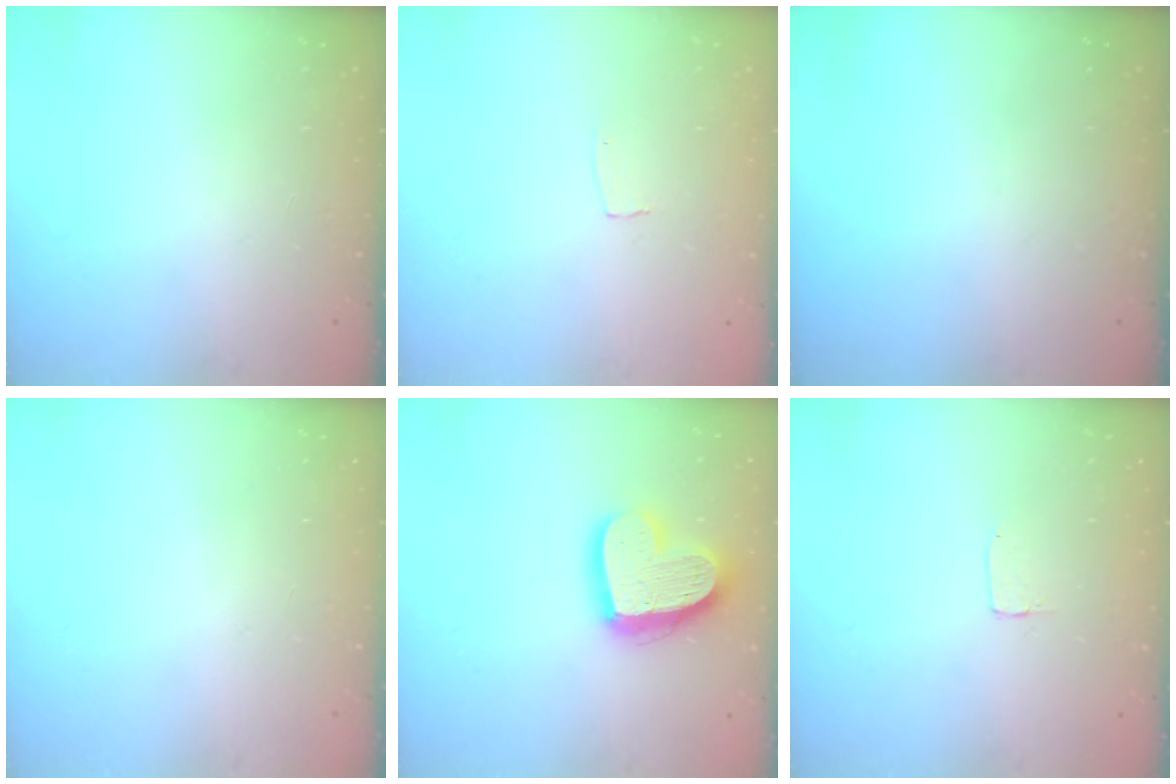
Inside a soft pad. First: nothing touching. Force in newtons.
{"total": 3.0, "press": 3.0, "slide": 0.2}
{"total": 0.0}
{"total": 0.0}
{"total": 17.2, "press": 17.2, "slide": 1.4}
{"total": 1.2, "press": 1.2, "slide": 0.0}